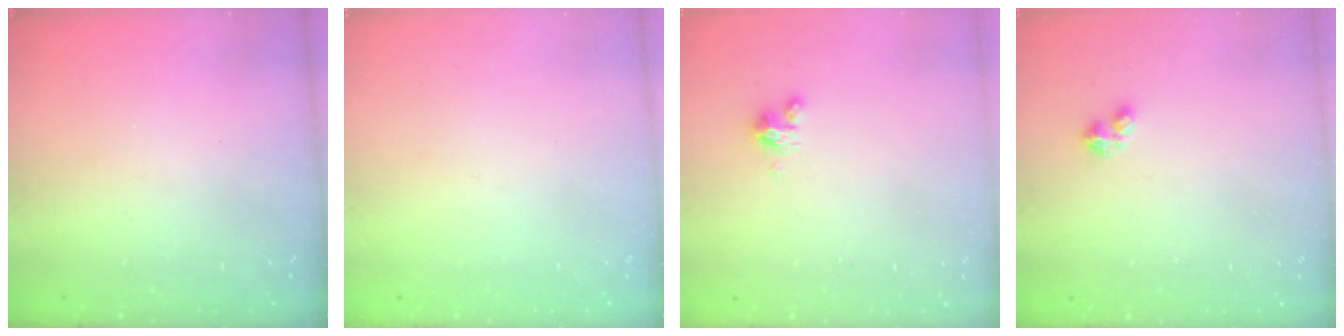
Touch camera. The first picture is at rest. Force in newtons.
{"total": 0.0}
{"total": 2.8, "press": 2.8, "slide": 0.2}
{"total": 2.4, "press": 2.4, "slide": 0.4}